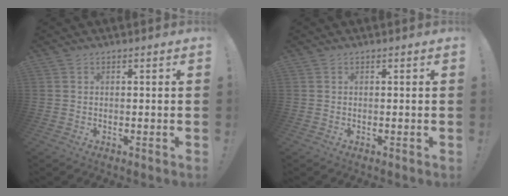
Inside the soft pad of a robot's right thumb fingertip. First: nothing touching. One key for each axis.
{"total": 0.0}